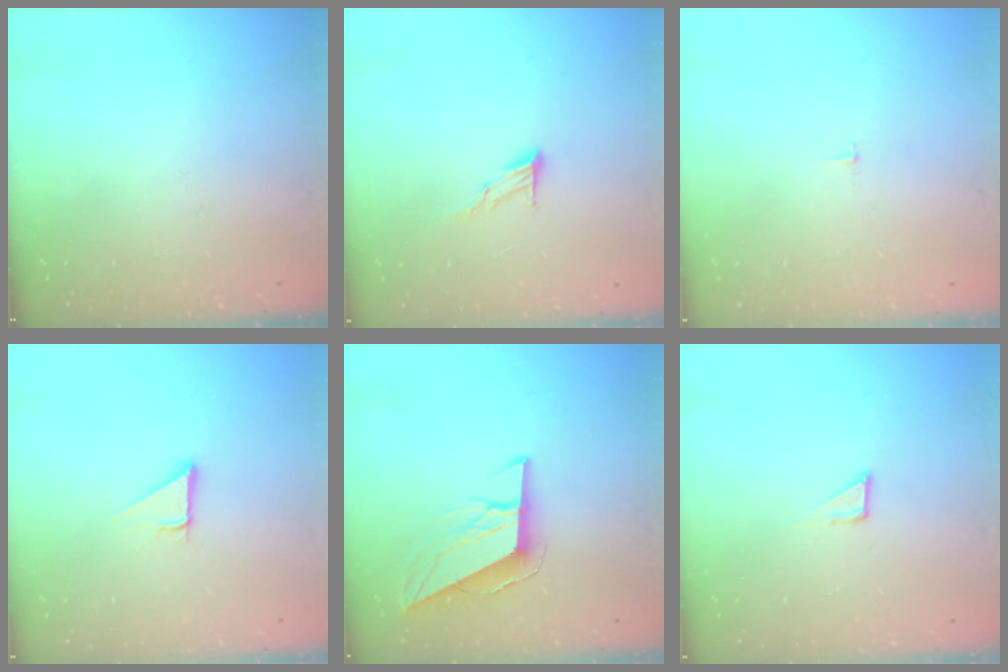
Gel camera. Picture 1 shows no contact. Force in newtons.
{"total": 7.2, "press": 7.2, "slide": 0.6}
{"total": 2.1, "press": 2.1, "slide": 0.2}
{"total": 3.0, "press": 3.0, "slide": 0.1}
{"total": 9.5, "press": 9.3, "slide": 1.9}
{"total": 2.8, "press": 2.8, "slide": 0.2}